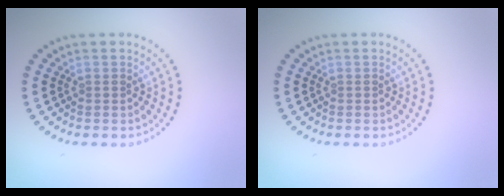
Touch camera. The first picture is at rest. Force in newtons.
{"total": 0.0}